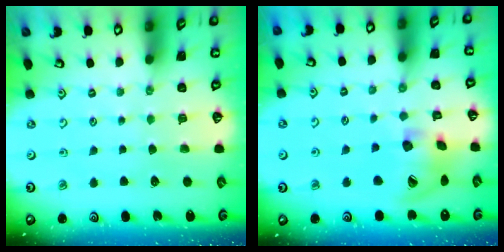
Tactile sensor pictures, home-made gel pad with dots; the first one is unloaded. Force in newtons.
{"total": 15.6, "press": 15.5, "slide": 2.3}